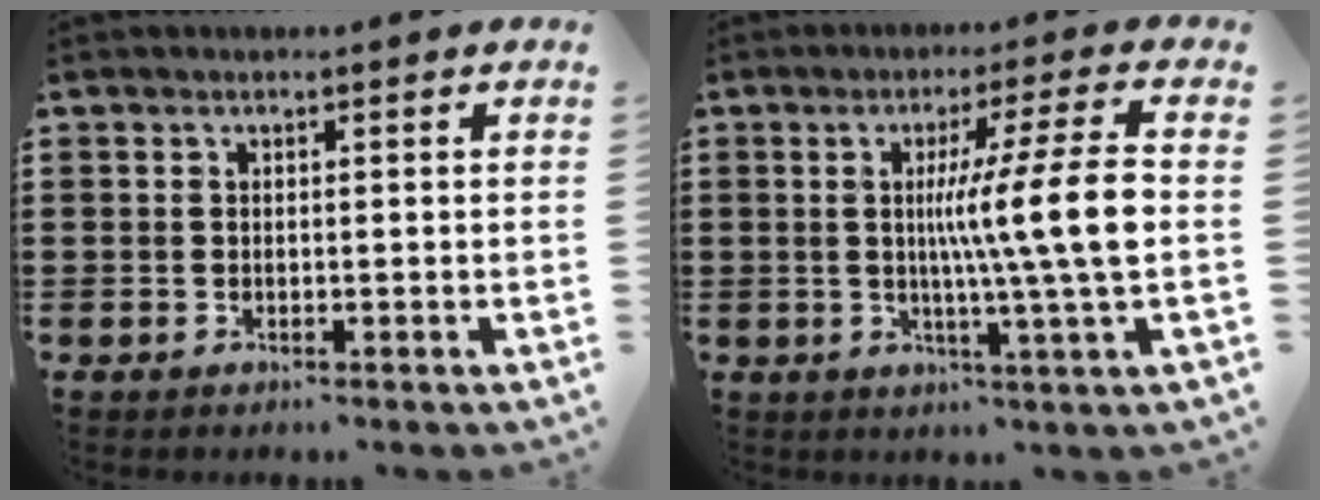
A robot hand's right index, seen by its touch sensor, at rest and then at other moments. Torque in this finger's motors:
{"motor_torque": [1.85, -0.29, 0.53, 0.21]}